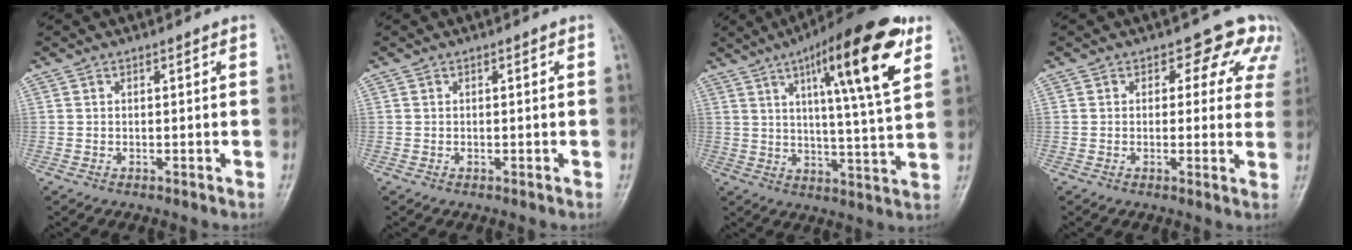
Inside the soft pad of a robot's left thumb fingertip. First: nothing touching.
{"total": 0.0}
{"total": 19.2, "force": [8.9, 3.5, 16.7], "torque": [-0.235, -0.028, 0.131]}
{"total": 8.3, "force": [5.2, 5.2, 3.9], "torque": [0.007, -0.015, 0.038]}